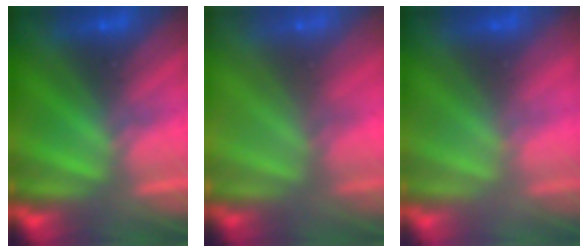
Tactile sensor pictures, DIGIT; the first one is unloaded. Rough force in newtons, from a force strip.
{"total": 8.3}
{"total": 2.6}